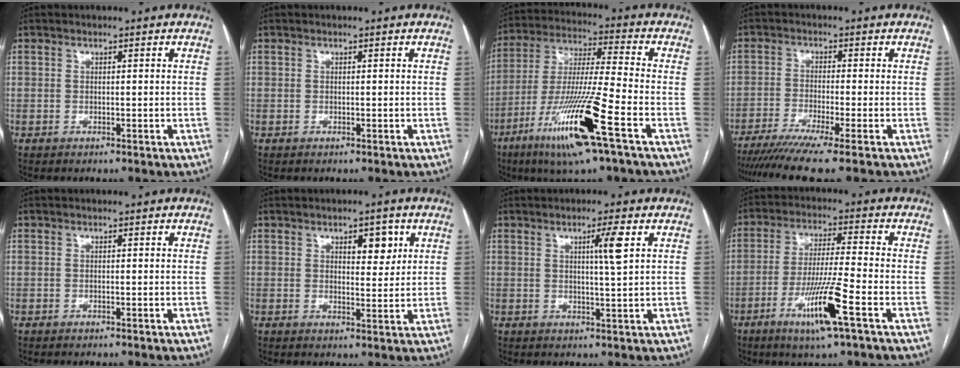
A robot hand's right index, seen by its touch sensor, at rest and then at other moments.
{"total": 0.0}
{"total": 16.9, "force": [-8.1, -0.1, 14.8], "torque": [-0.310, -0.032, -0.153]}
{"total": 9.3, "force": [-7.2, -1.2, 5.7], "torque": [-0.082, -0.023, -0.116]}
{"total": 0.0}
{"total": 4.5, "force": [2.1, 1.9, 3.5], "torque": [-0.046, -0.001, 0.030]}
{"total": 4.1, "force": [1.5, -0.5, 3.8], "torque": [-0.063, -0.005, 0.025]}
{"total": 10.5, "force": [-4.8, -0.6, 9.4], "torque": [-0.181, -0.017, -0.089]}